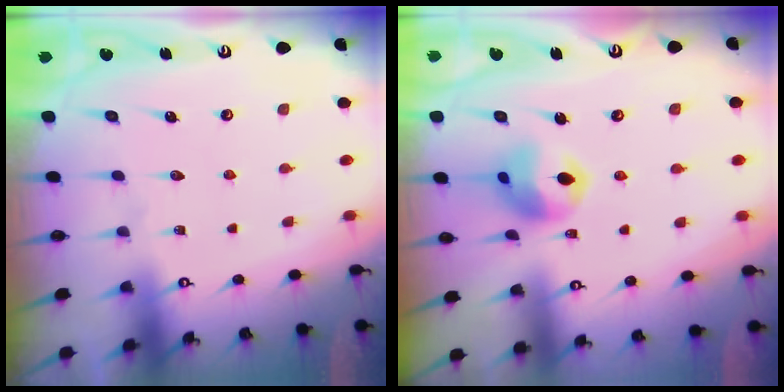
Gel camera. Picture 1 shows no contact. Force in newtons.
{"total": 10.9, "press": 10.8, "slide": 1.6}